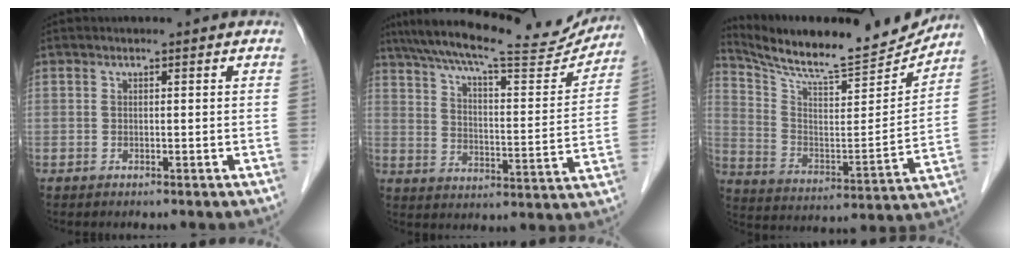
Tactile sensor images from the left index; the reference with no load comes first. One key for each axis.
{"total": 21.6, "fx": 19.3, "fy": 3.0, "fz": 9.3, "tx": -0.159, "ty": -0.018, "tz": 0.262}
{"total": 18.5, "fx": 17.1, "fy": 1.7, "fz": 6.6, "tx": -0.129, "ty": -0.042, "tz": 0.266}